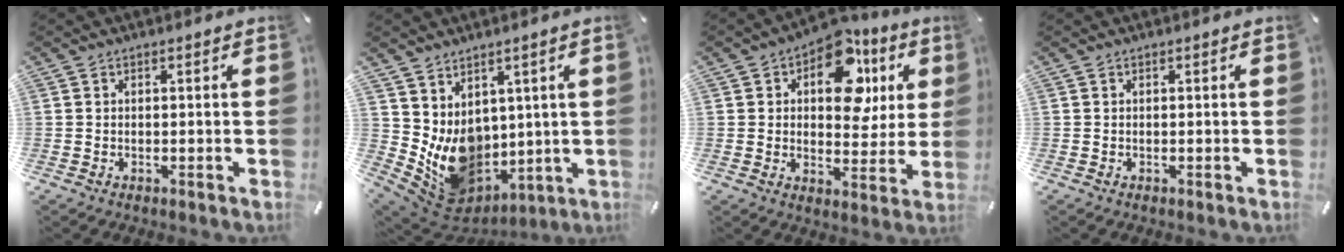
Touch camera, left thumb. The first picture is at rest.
{"total": 11.4, "force": [1.7, 10.0, 5.1], "torque": [-0.101, -0.044, 0.046]}
{"total": 16.2, "force": [6.7, 10.2, 10.6], "torque": [-0.136, -0.032, 0.114]}
{"total": 0.0}